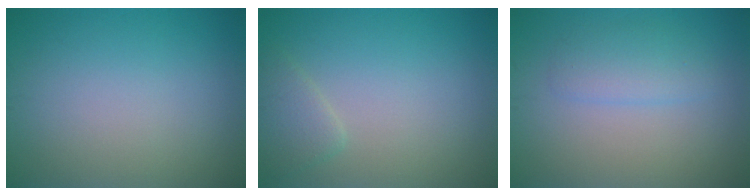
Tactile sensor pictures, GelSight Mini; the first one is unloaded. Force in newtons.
{"total": 1.9, "press": 1.9, "slide": 0.2}
{"total": 2.2, "press": 2.2, "slide": 0.1}